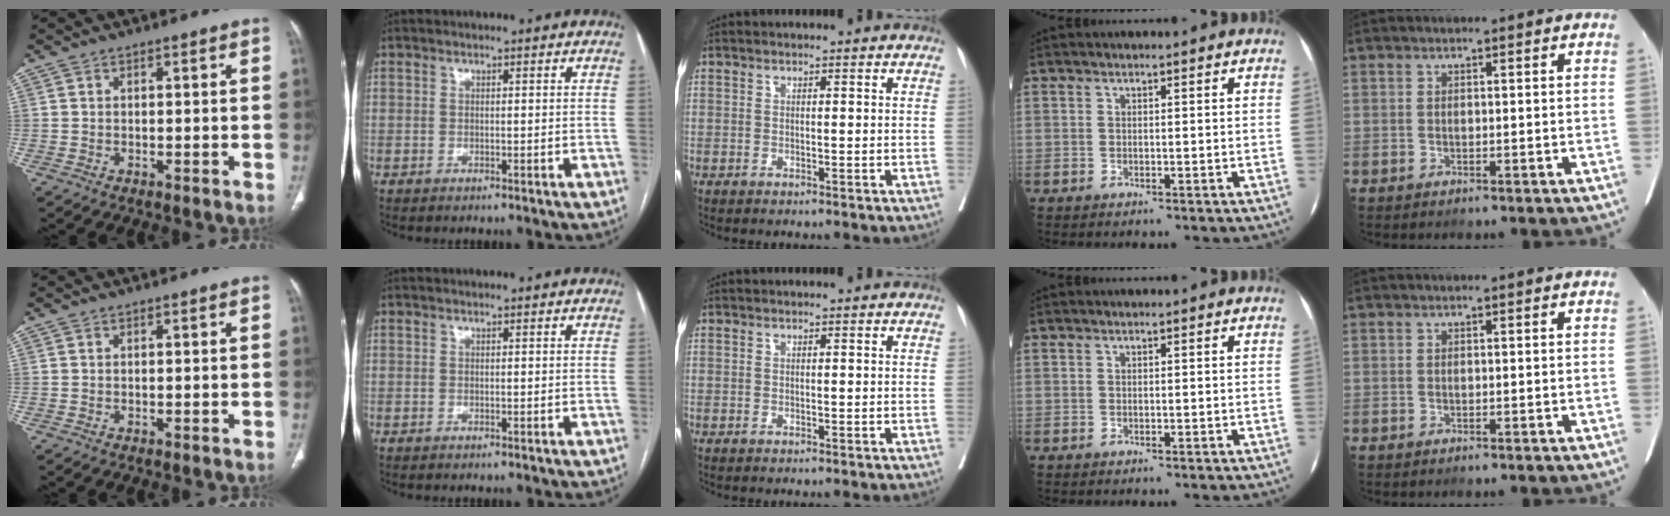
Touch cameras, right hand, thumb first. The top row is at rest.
{}